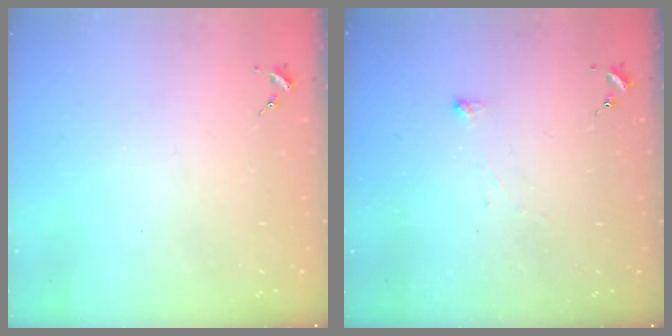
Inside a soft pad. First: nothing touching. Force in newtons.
{"total": 2.9, "press": 2.9, "slide": 0.3}